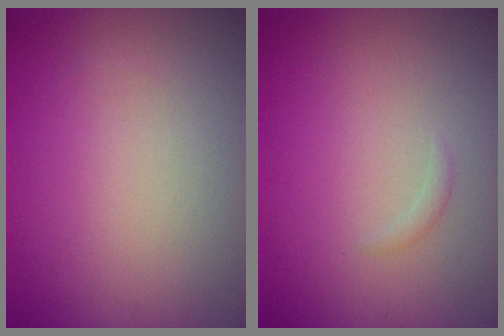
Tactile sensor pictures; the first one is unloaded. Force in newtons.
{"total": 0.6, "press": 0.6, "slide": 0.0}